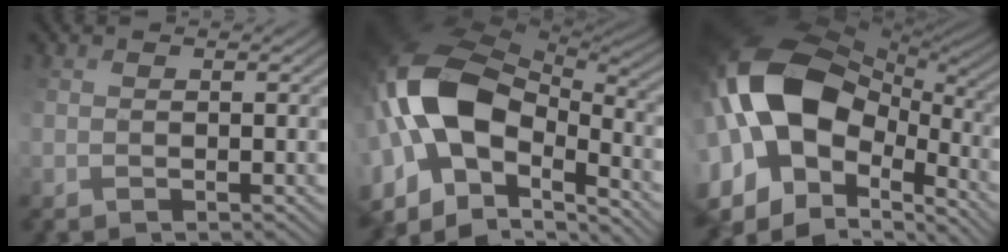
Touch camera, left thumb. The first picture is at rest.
{"total": 17.2, "force": [-1.3, 11.0, 13.2], "torque": [-0.297, 0.016, -0.020]}
{"total": 18.5, "force": [0.1, 12.0, 14.0], "torque": [-0.316, 0.012, 0.007]}